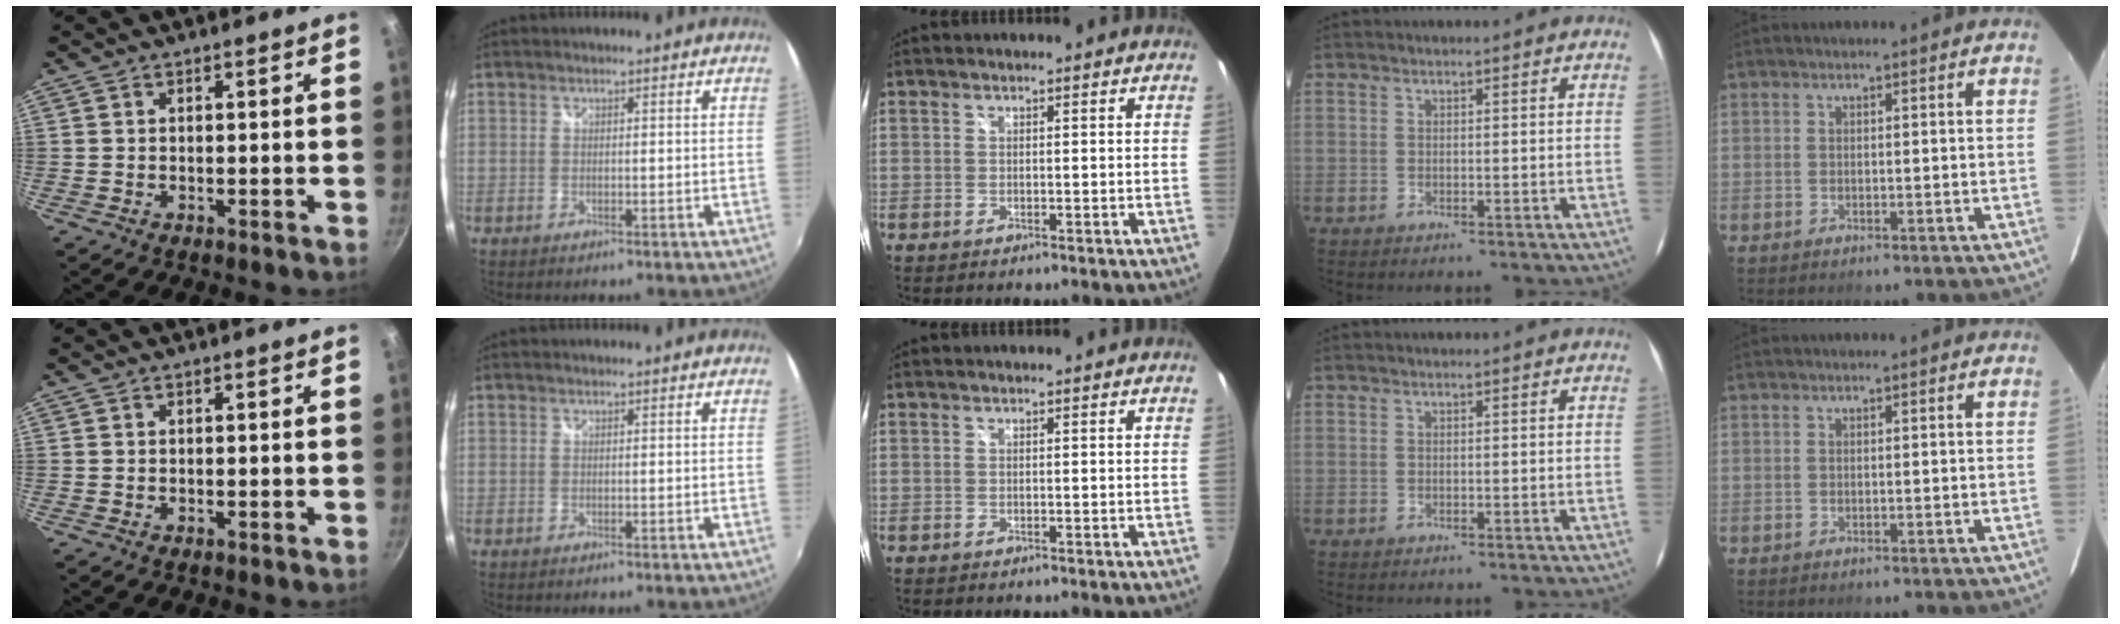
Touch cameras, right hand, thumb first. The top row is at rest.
{}